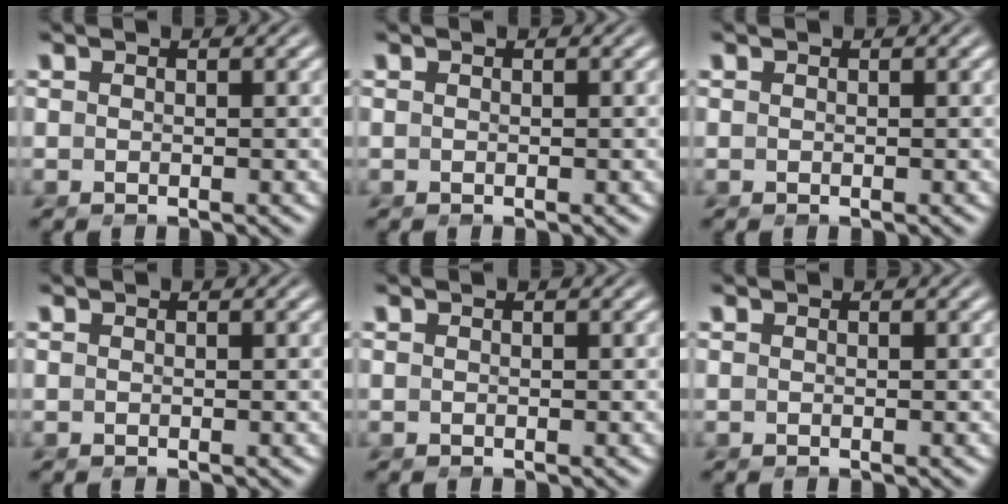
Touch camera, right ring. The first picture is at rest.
{"total": 0.0}
{"total": 0.0}
{"total": 0.0}
{"total": 0.0}
{"total": 0.0}